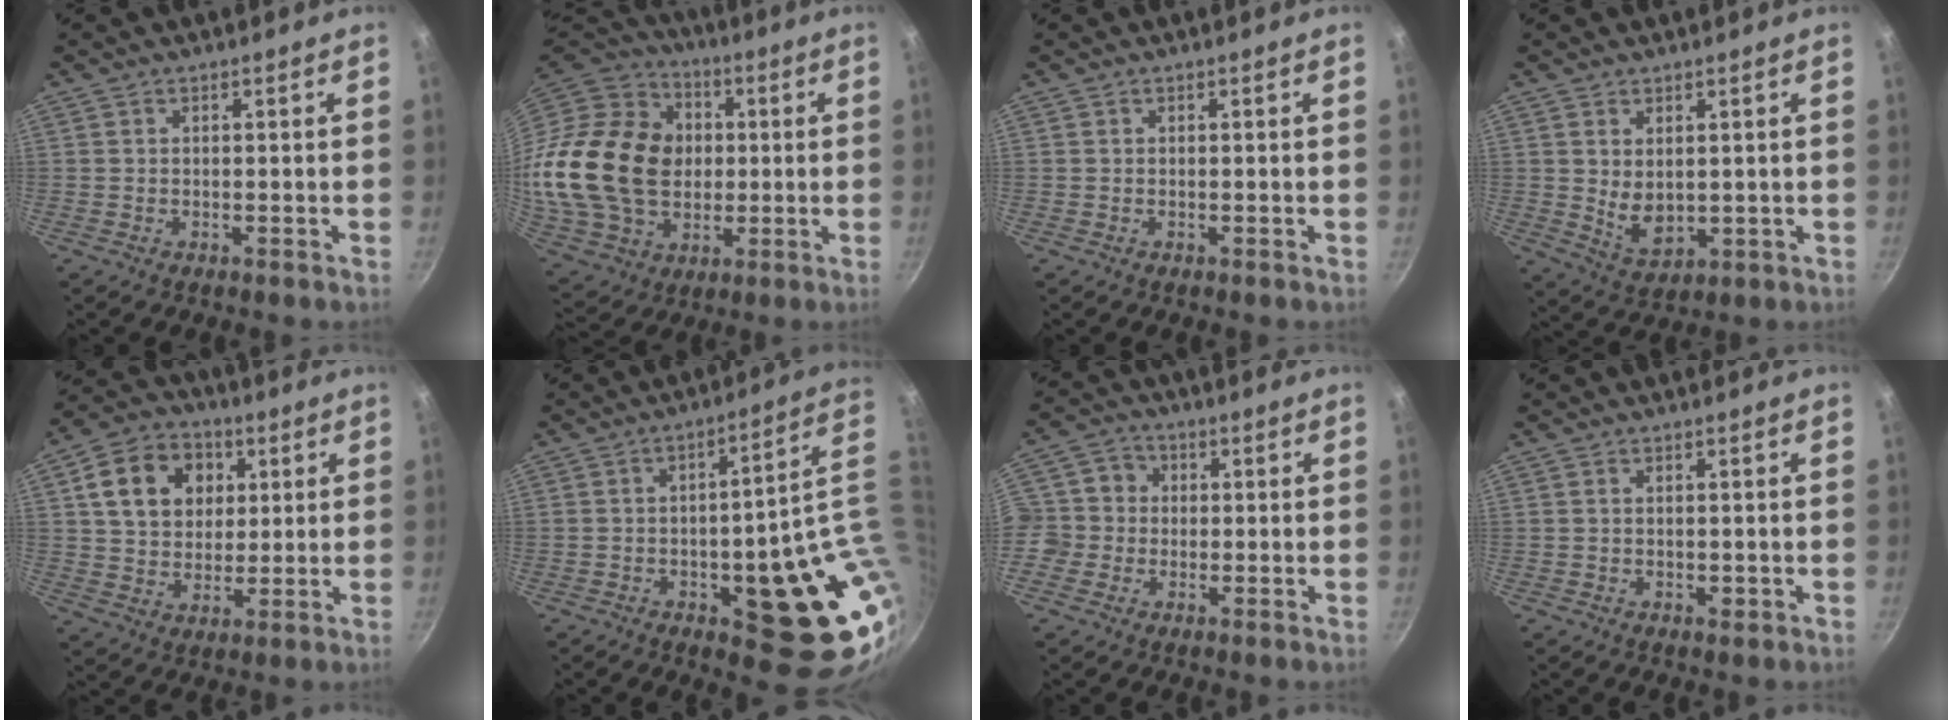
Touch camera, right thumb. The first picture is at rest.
{"total": 30.1, "force": [1.4, 22.8, 19.6], "torque": [-0.379, 0.022, 0.034]}
{"total": 0.0}
{"total": 6.0, "force": [1.1, 3.8, 4.5], "torque": [-0.070, -0.021, 0.035]}
{"total": 14.1, "force": [4.1, 11.2, 7.5], "torque": [-0.105, 0.005, 0.063]}
{"total": 22.3, "force": [-1.1, 8.2, 20.7], "torque": [-0.207, 0.001, 0.000]}
{"total": 7.1, "force": [-0.4, 6.7, 2.3], "torque": [-0.002, 0.017, -0.028]}
{"total": 1.2, "force": [-0.3, 0.7, 0.9], "torque": [-0.014, -0.001, -0.003]}